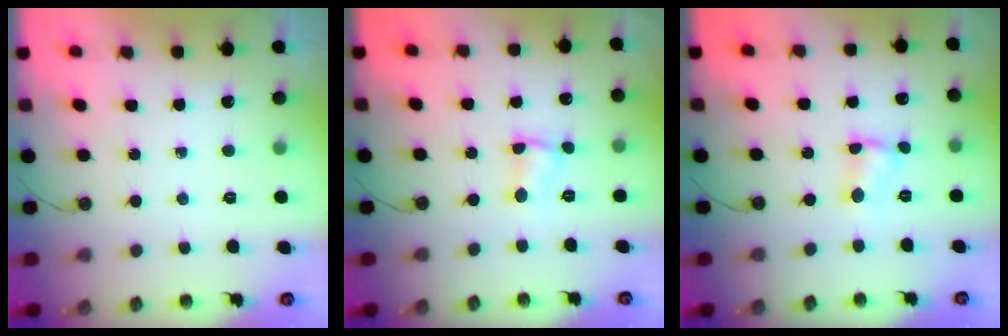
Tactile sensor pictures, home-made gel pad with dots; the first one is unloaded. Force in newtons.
{"total": 2.8, "press": 2.8, "slide": 0.3}
{"total": 4.2, "press": 4.2, "slide": 0.5}